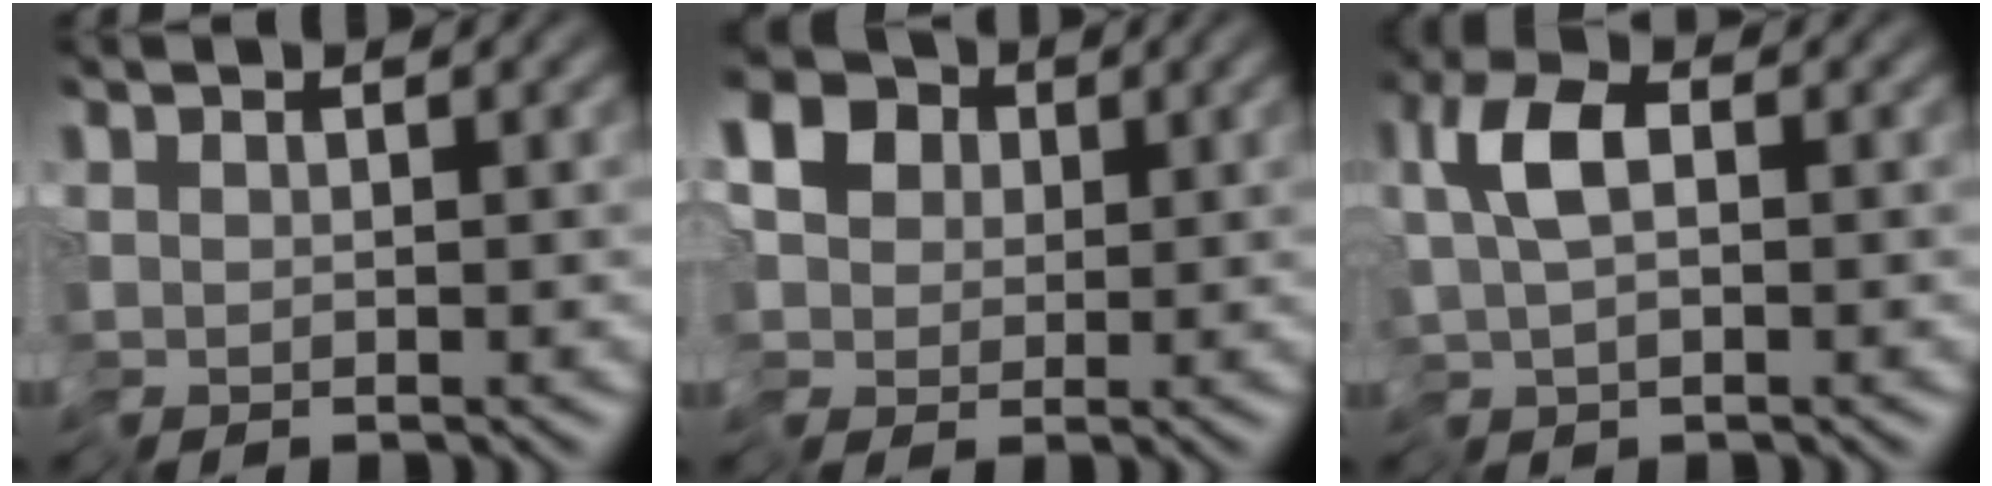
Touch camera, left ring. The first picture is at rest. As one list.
[{"total": 10.2, "force": [2.2, 8.2, 5.7], "torque": [-0.110, 0.015, 0.005]}, {"total": 3.3, "force": [-0.8, 1.5, 2.8], "torque": [-0.048, 0.004, -0.023]}]